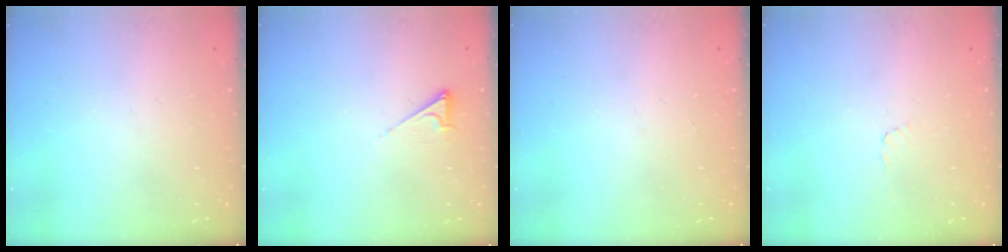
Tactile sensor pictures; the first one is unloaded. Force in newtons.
{"total": 4.4, "press": 4.4, "slide": 0.7}
{"total": 0.0}
{"total": 3.3, "press": 3.3, "slide": 0.2}